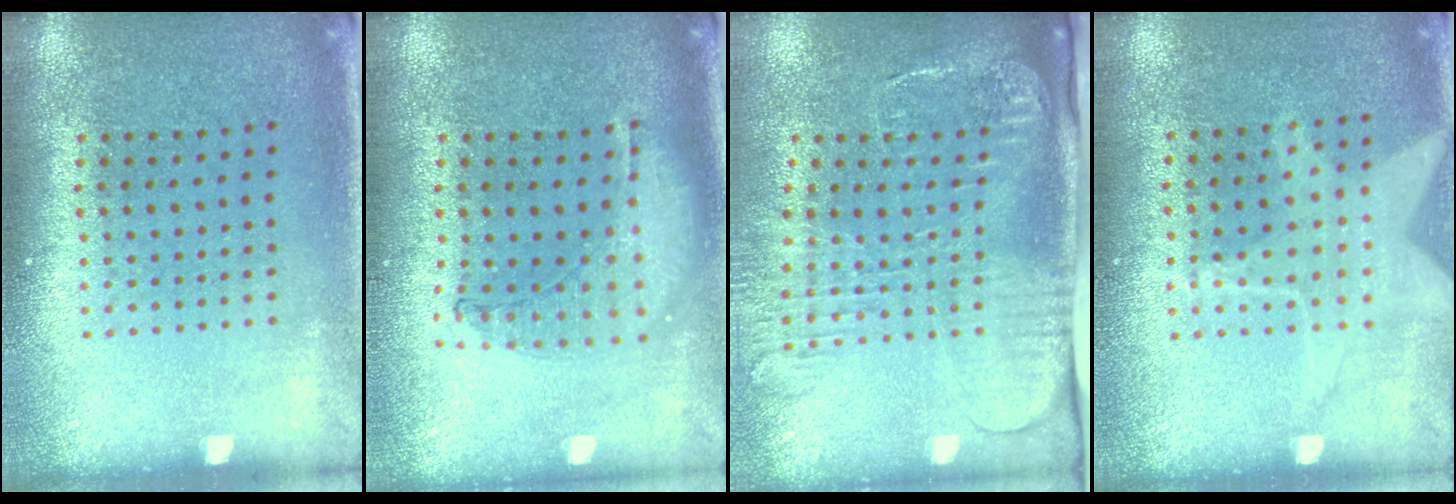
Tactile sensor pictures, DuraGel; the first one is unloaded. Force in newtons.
{"total": 0.9, "press": 0.9, "slide": 0.3}
{"total": 2.7, "press": 2.0, "slide": 1.7}
{"total": 1.3, "press": 1.2, "slide": 0.3}